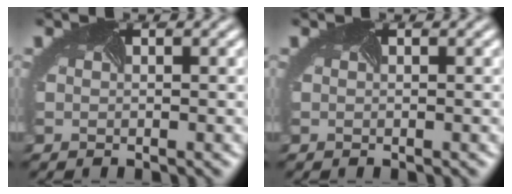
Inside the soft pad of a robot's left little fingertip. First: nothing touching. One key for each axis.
{"total": 0.0}